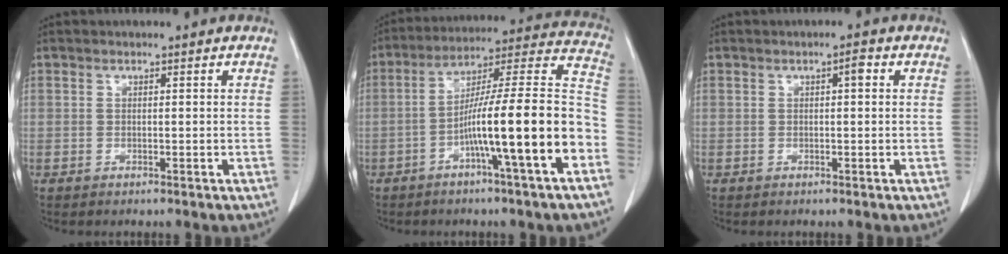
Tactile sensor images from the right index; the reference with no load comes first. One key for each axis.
{"total": 18.1, "fx": -6.1, "fy": -0.2, "fz": 17.1, "tx": -0.248, "ty": 0.020, "tz": -0.103}
{"total": 1.4, "fx": 0.4, "fy": 0.3, "fz": 1.3, "tx": -0.017, "ty": 0.006, "tz": 0.004}